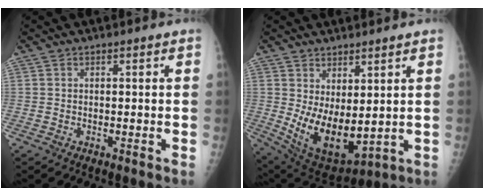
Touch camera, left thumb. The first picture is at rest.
{"total": 11.7, "force": [1.7, 5.6, 10.1], "torque": [-0.160, -0.037, 0.057]}